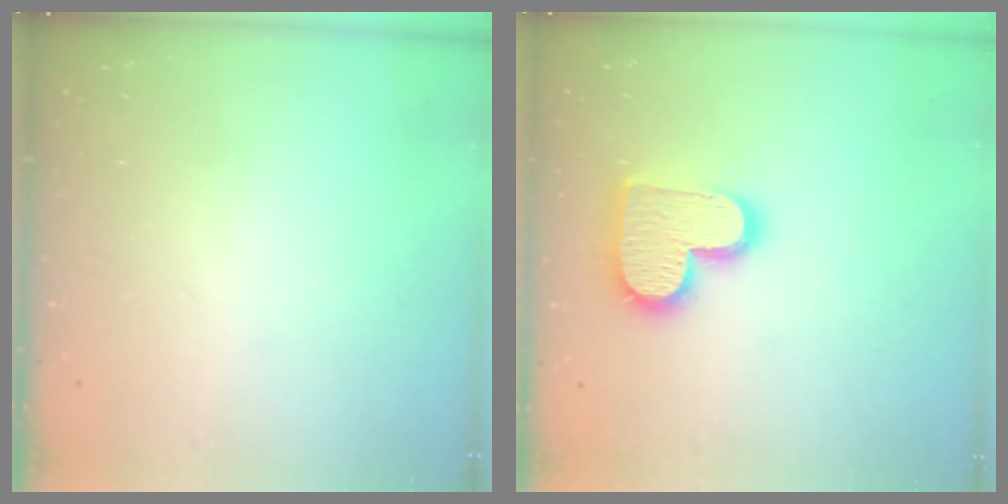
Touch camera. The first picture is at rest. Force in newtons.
{"total": 14.2, "press": 14.2, "slide": 0.9}